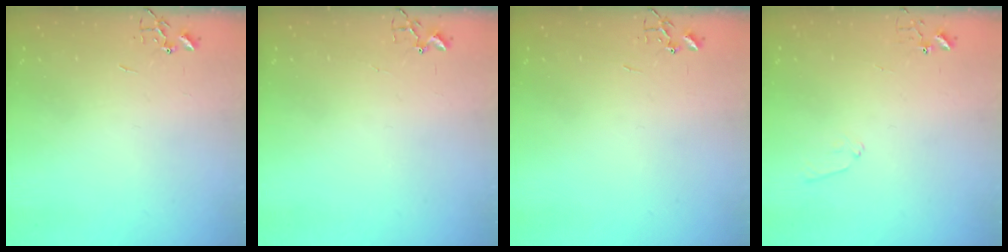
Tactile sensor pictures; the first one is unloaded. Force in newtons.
{"total": 2.4, "press": 2.4, "slide": 0.3}
{"total": 0.0}
{"total": 5.8, "press": 5.8, "slide": 0.7}